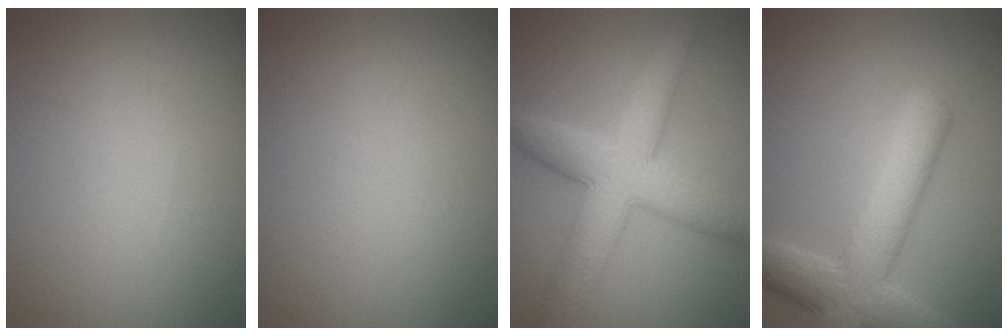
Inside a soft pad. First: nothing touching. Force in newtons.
{"total": 0.0}
{"total": 7.6, "press": 7.6, "slide": 0.1}
{"total": 7.0, "press": 7.0, "slide": 0.3}